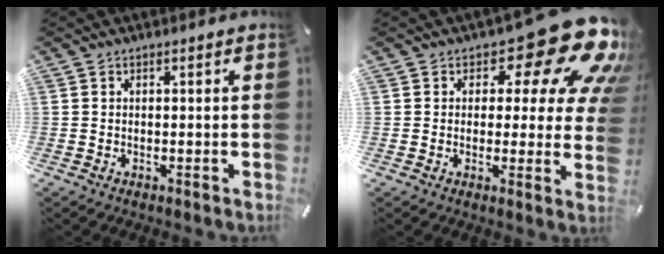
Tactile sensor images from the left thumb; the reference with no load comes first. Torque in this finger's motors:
{"motor_torque": [1.03, 1.07, 0.49, -0.42, 0.11]}